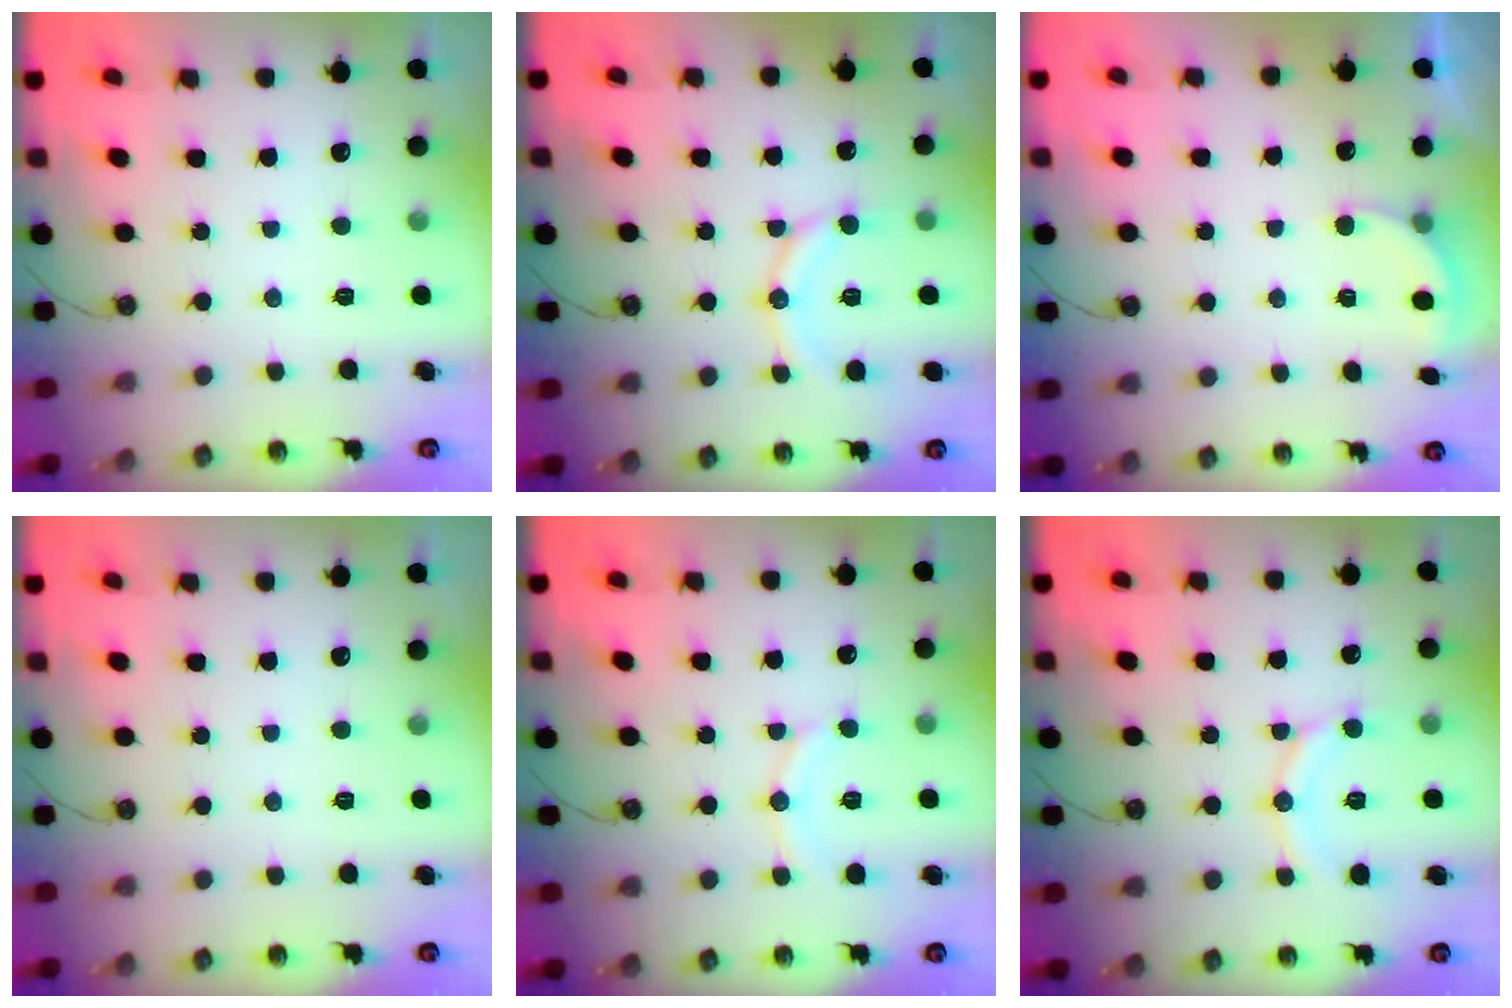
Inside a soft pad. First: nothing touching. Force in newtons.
{"total": 12.6, "press": 12.2, "slide": 3.1}
{"total": 2.8, "press": 2.6, "slide": 1.0}
{"total": 0.0}
{"total": 8.1, "press": 8.1, "slide": 0.8}
{"total": 11.1, "press": 11.1, "slide": 1.1}